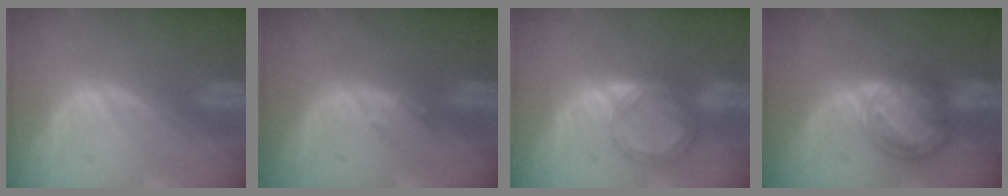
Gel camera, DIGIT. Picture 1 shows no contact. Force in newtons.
{"total": 1.2, "press": 1.0, "slide": 0.6}
{"total": 6.1, "press": 5.4, "slide": 3.0}
{"total": 8.3, "press": 7.1, "slide": 4.4}